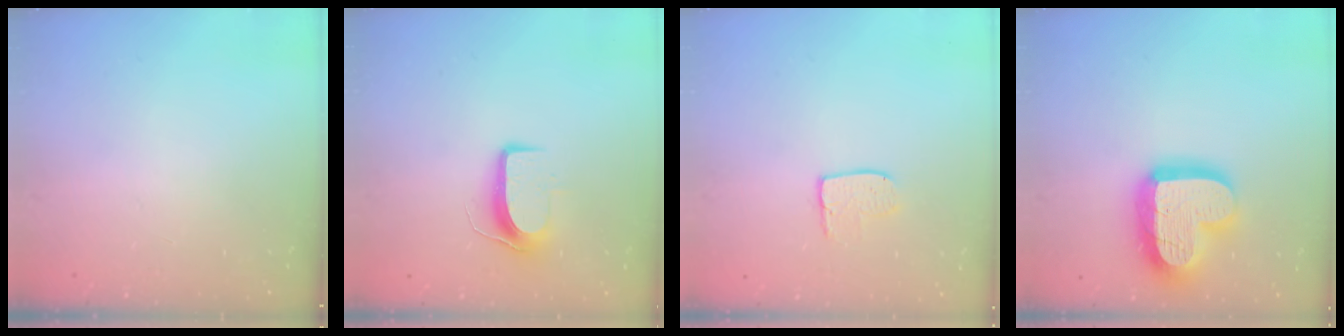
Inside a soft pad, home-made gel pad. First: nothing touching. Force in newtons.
{"total": 8.9, "press": 8.9, "slide": 0.7}
{"total": 6.0, "press": 6.0, "slide": 0.3}
{"total": 20.3, "press": 20.3, "slide": 1.8}